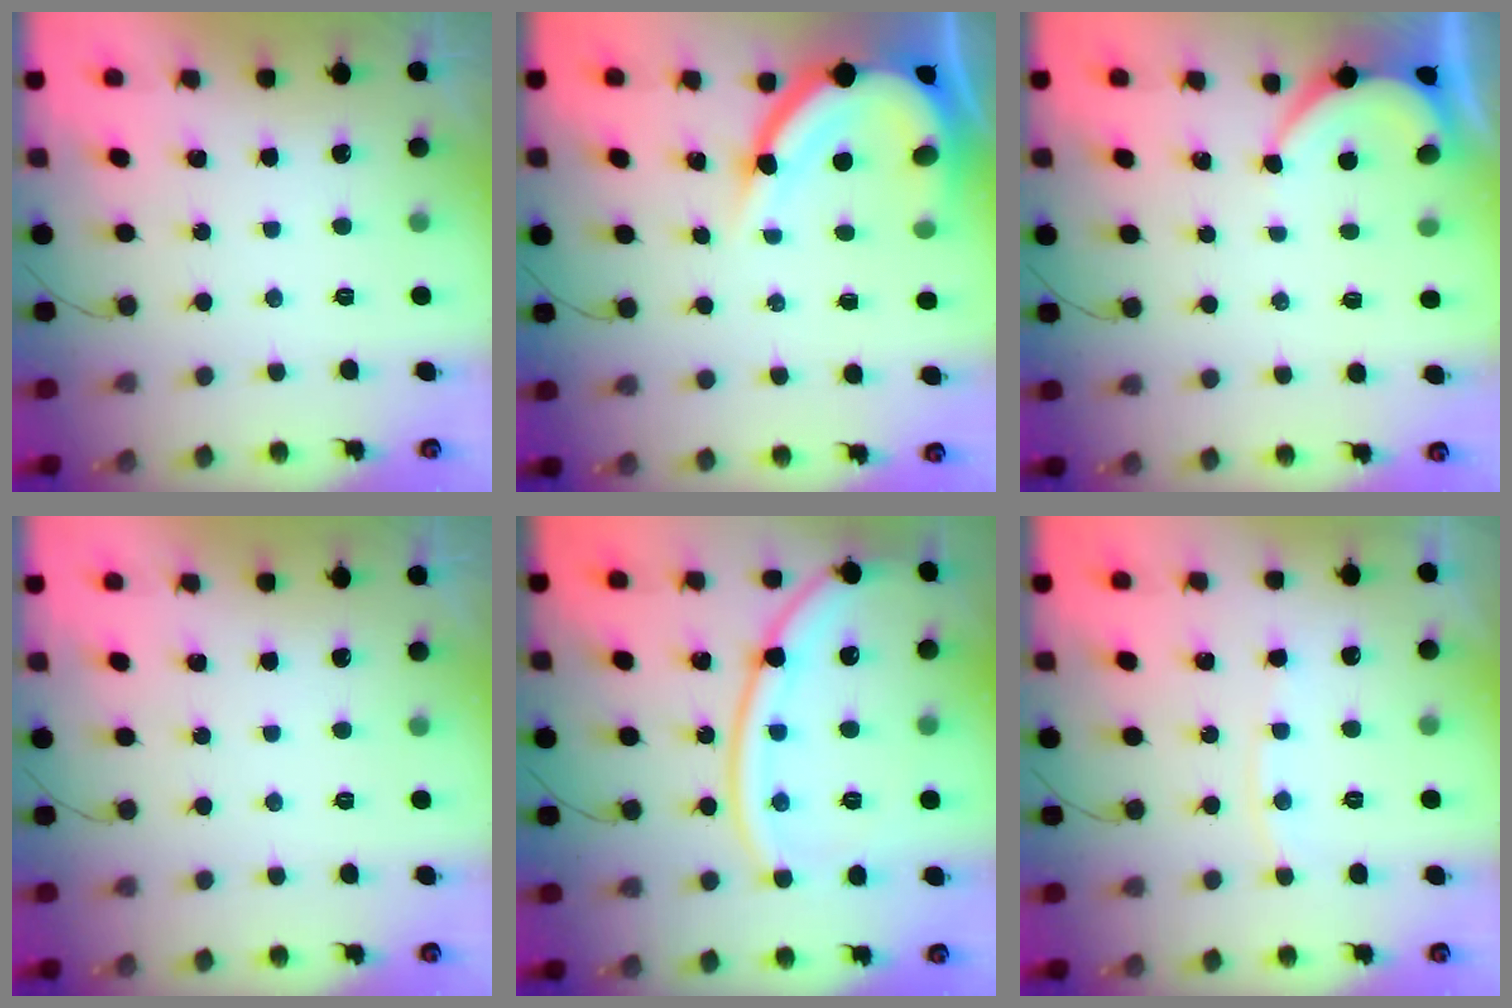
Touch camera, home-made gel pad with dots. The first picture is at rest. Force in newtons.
{"total": 14.8, "press": 14.7, "slide": 1.5}
{"total": 2.6, "press": 2.6, "slide": 0.3}
{"total": 0.0}
{"total": 15.3, "press": 15.3, "slide": 0.8}
{"total": 3.7, "press": 3.6, "slide": 0.6}